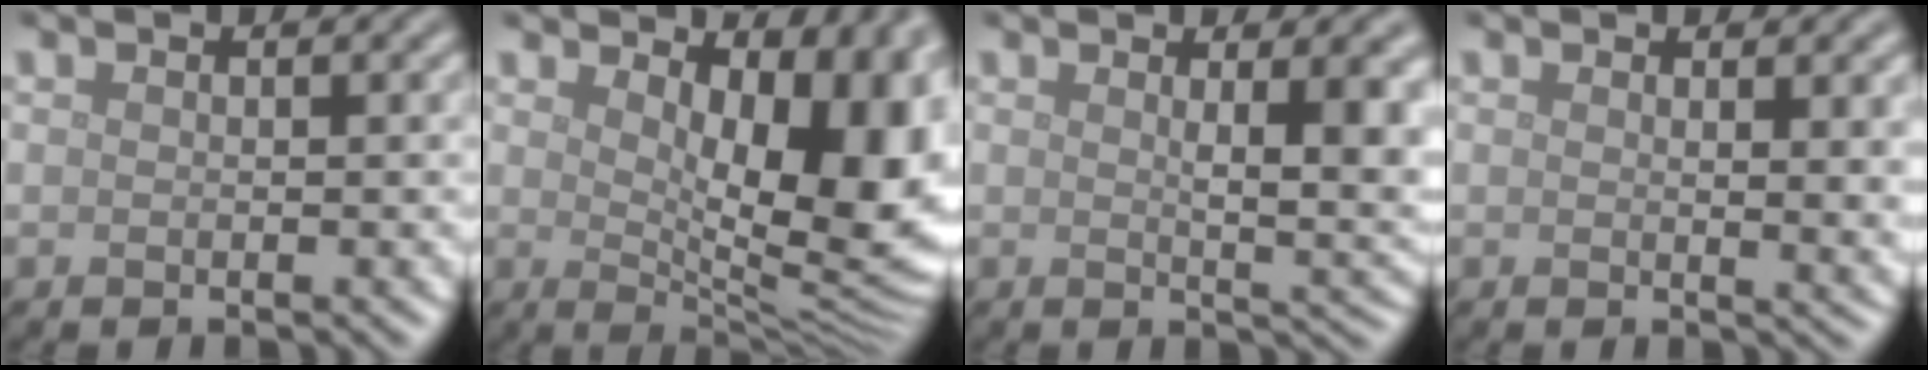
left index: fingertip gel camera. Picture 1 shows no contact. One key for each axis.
{"total": 10.8, "fx": 2.6, "fy": 4.8, "fz": 9.2, "tx": -0.111, "ty": -0.014, "tz": 0.048}
{"total": 5.9, "fx": 1.5, "fy": 1.8, "fz": 5.5, "tx": -0.063, "ty": -0.007, "tz": 0.028}
{"total": 3.2, "fx": 1.3, "fy": 1.1, "fz": 2.7, "tx": -0.028, "ty": -0.003, "tz": 0.019}